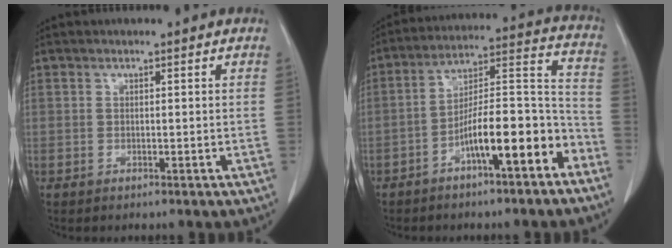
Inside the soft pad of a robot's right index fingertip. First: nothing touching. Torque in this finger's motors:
{"motor_torque": [1.63, -0.51, 0.88, 0.21]}